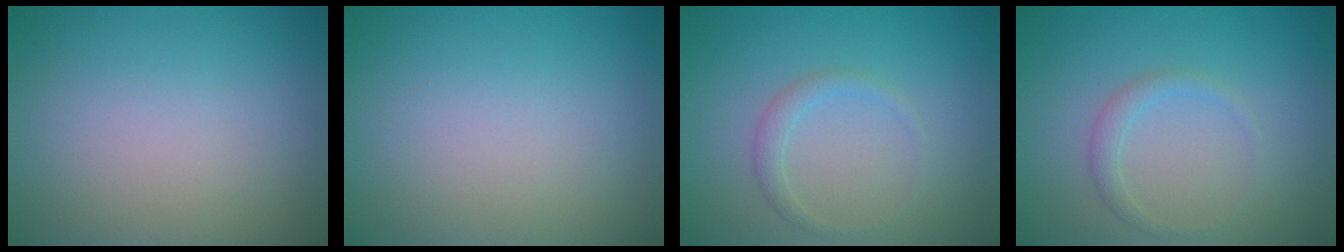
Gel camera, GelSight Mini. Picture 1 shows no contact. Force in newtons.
{"total": 0.0}
{"total": 1.3, "press": 1.3, "slide": 0.0}
{"total": 1.3, "press": 1.3, "slide": 0.0}